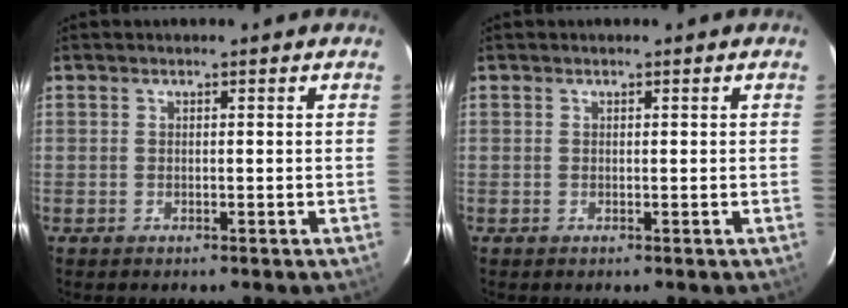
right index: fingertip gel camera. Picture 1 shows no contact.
{"total": 0.0}